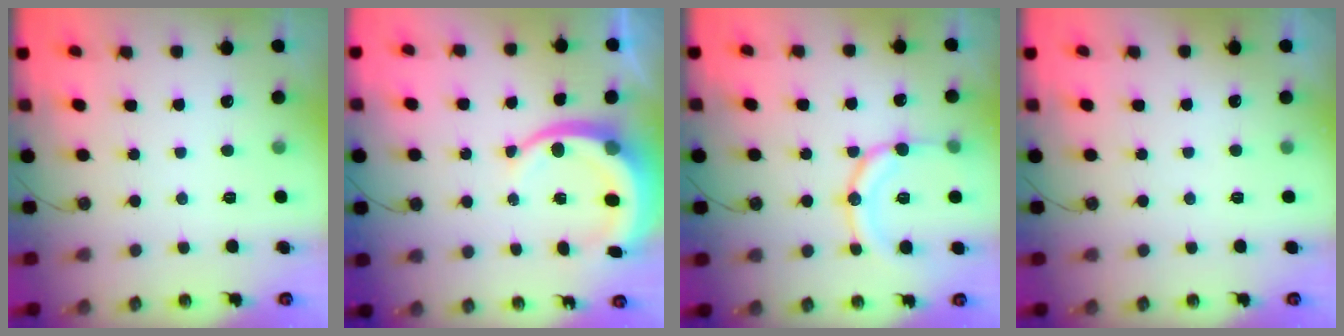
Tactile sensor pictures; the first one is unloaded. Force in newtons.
{"total": 11.0, "press": 10.8, "slide": 1.8}
{"total": 15.7, "press": 15.3, "slide": 3.3}
{"total": 1.7, "press": 0.3, "slide": 1.7}